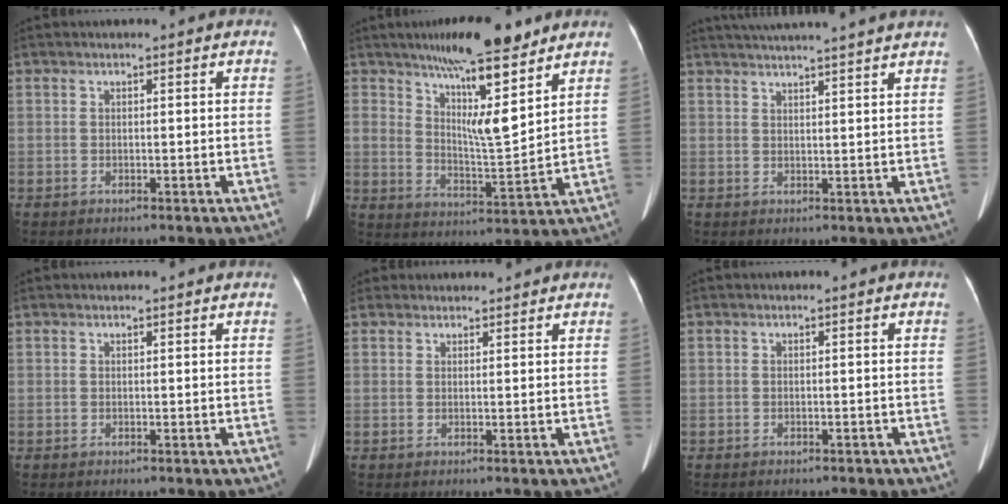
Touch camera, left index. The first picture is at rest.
{"total": 13.2, "force": [9.0, 1.9, 9.4], "torque": [-0.152, -0.010, 0.149]}
{"total": 14.2, "force": [12.9, -0.7, 5.8], "torque": [-0.102, 0.010, 0.169]}
{"total": 0.0}
{"total": 2.4, "force": [2.3, 0.6, -0.1], "torque": [-0.004, 0.015, 0.034]}
{"total": 1.4, "force": [-1.2, 0.4, 0.4], "torque": [-0.011, -0.003, -0.014]}